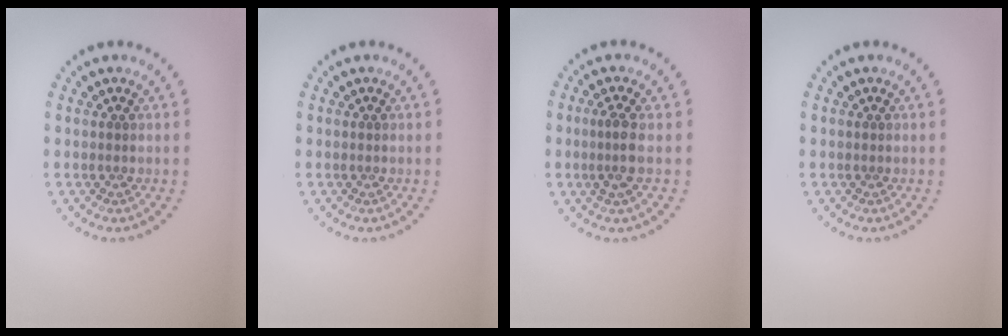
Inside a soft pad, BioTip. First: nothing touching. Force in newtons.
{"total": 0.0}
{"total": 2.0, "press": 1.7, "slide": 1.2}
{"total": 0.0}